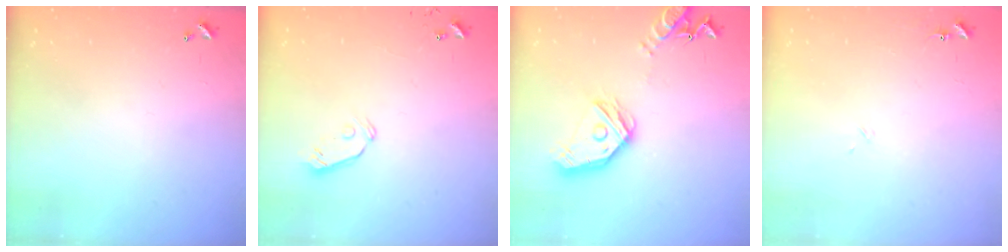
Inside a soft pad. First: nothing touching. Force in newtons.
{"total": 5.4, "press": 5.3, "slide": 0.9}
{"total": 17.4, "press": 17.3, "slide": 2.0}
{"total": 7.8, "press": 7.8, "slide": 0.6}